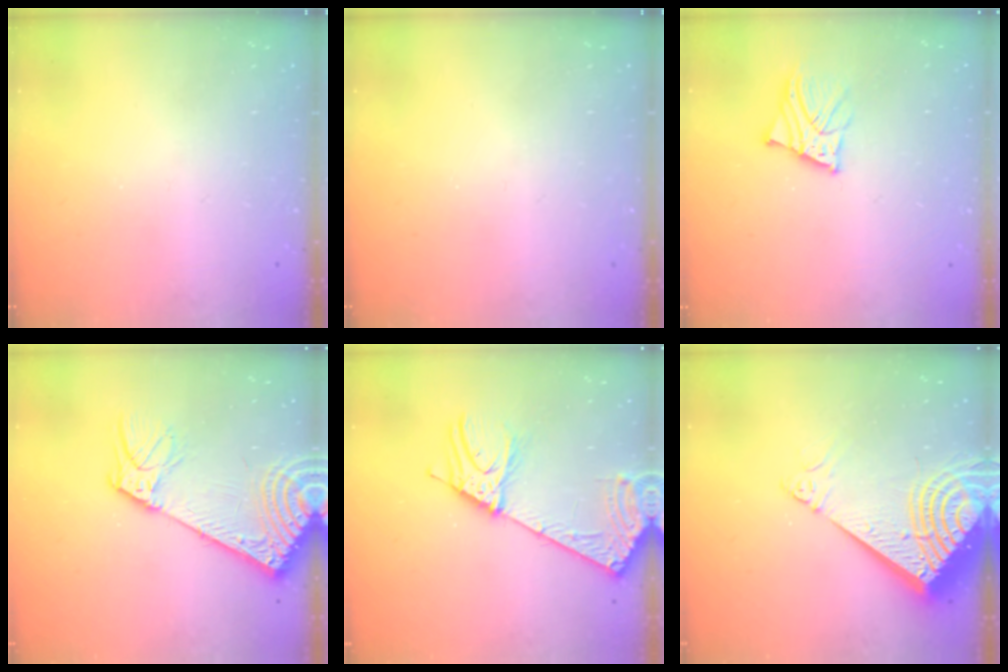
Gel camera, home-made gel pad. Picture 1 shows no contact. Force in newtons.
{"total": 0.0}
{"total": 5.0, "press": 5.0, "slide": 0.7}
{"total": 17.2, "press": 16.7, "slide": 3.8}
{"total": 12.6, "press": 12.2, "slide": 3.1}
{"total": 19.1, "press": 18.9, "slide": 2.6}